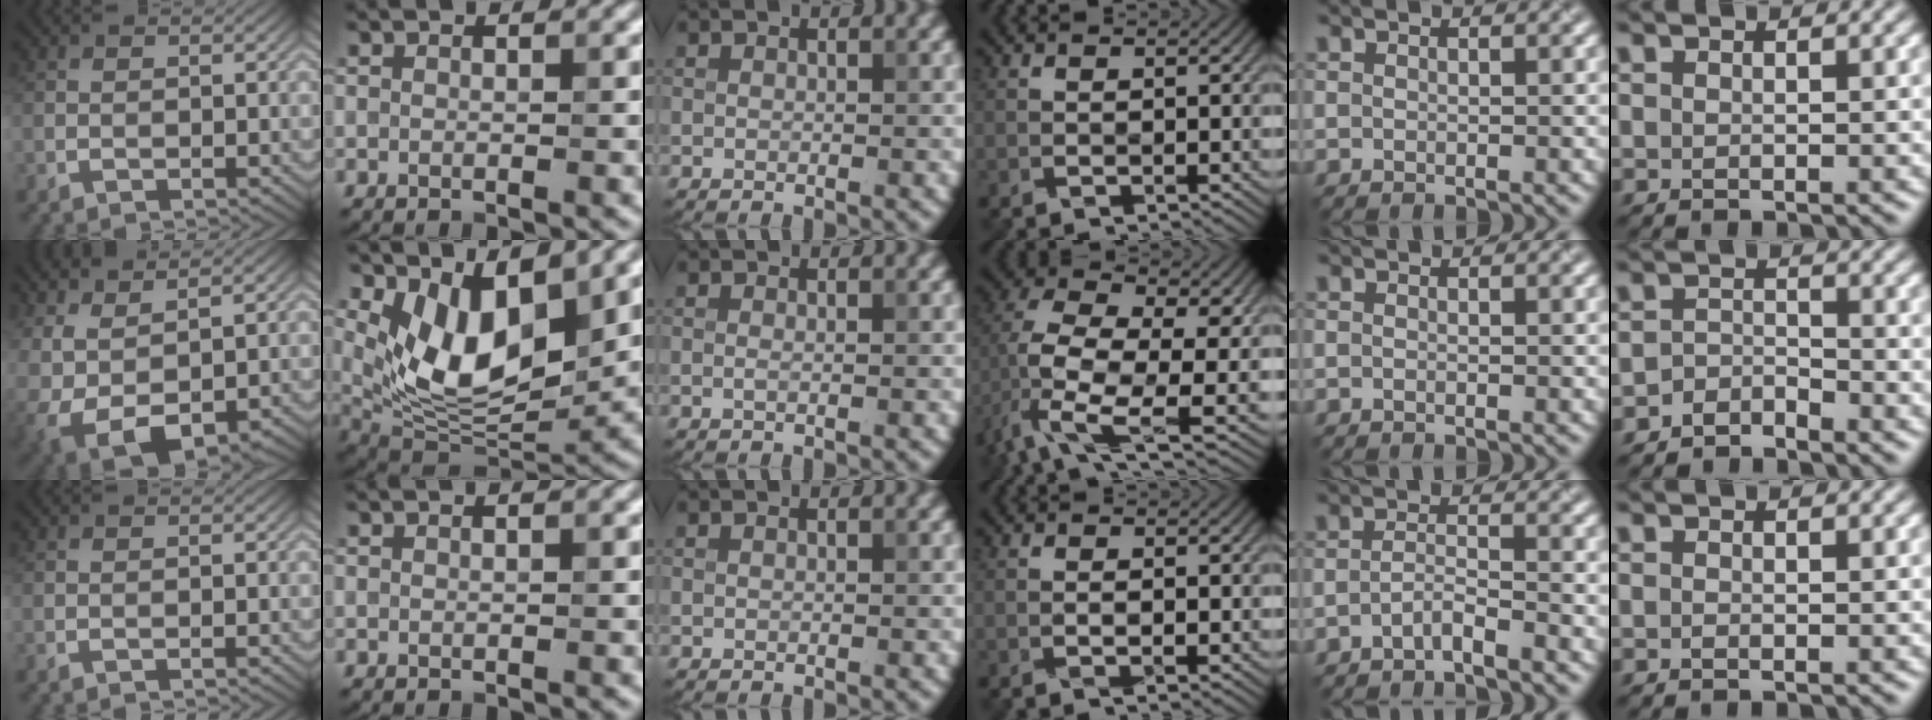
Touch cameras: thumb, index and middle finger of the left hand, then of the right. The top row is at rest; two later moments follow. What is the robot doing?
{"motion": "wrap", "object": "aluminum foil"}